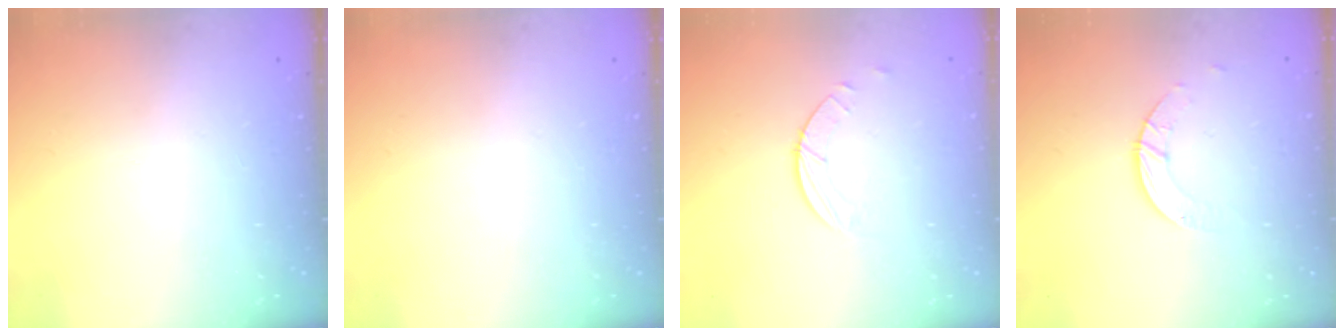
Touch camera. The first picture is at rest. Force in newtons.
{"total": 0.0}
{"total": 1.7, "press": 1.7, "slide": 0.2}
{"total": 3.6, "press": 3.6, "slide": 0.2}